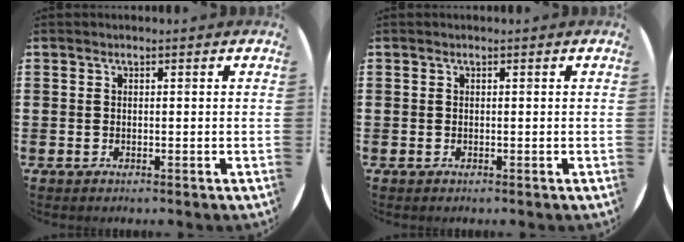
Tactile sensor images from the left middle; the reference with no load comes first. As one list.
[{"total": 0.0}]